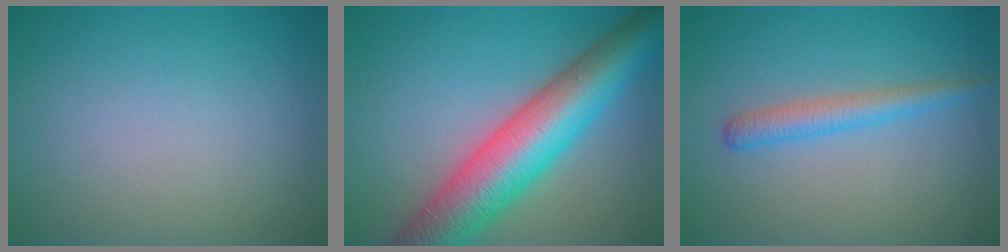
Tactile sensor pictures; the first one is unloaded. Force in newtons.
{"total": 11.0, "press": 11.0, "slide": 0.3}
{"total": 2.4, "press": 2.4, "slide": 0.2}